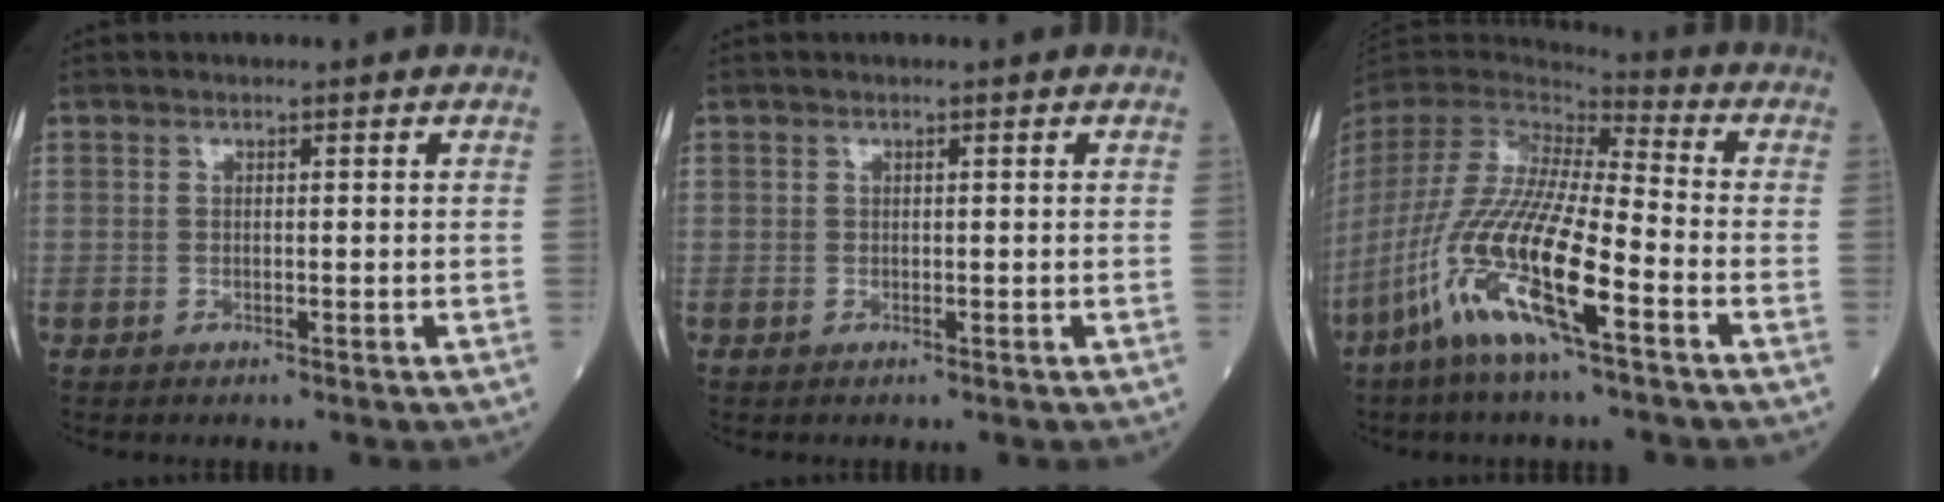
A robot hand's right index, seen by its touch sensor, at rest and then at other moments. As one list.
[{"total": 0.0}, {"total": 17.7, "force": [-8.3, 1.8, 15.6], "torque": [-0.344, -0.042, -0.167]}]